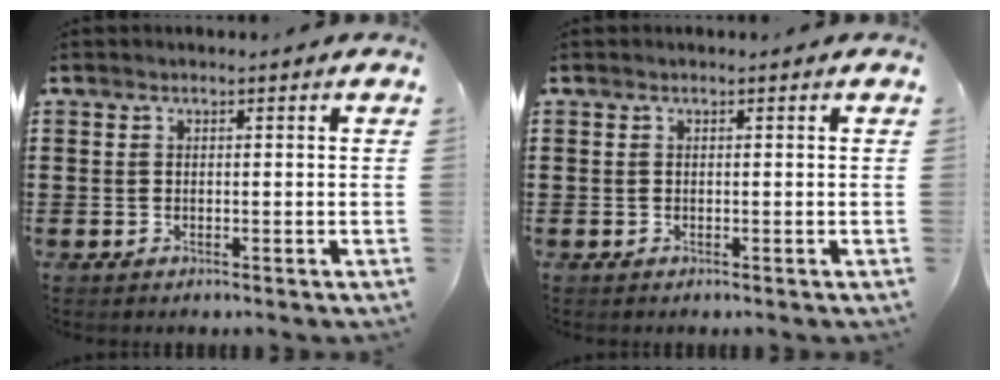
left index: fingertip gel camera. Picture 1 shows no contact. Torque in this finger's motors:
{"motor_torque": [0.00, 0.00, 0.00, 0.00]}